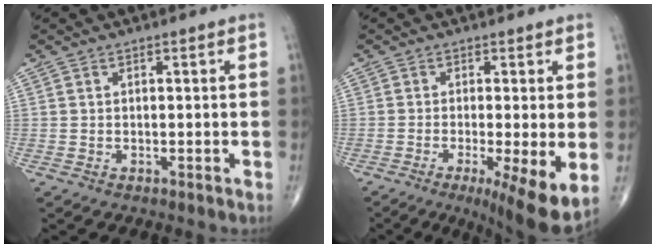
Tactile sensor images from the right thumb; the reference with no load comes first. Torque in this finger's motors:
{"motor_torque": [-0.08, 0.27, -0.19, -0.24, 0.01]}